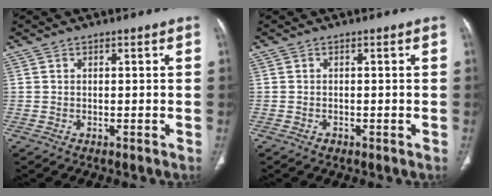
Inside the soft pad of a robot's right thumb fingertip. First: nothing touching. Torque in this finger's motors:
{"motor_torque": [0.15, -0.23, 0.46, -0.16, -0.06]}